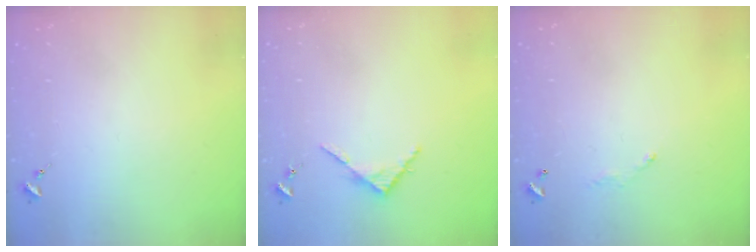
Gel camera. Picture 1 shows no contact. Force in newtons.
{"total": 3.8, "press": 3.8, "slide": 0.4}
{"total": 4.0, "press": 4.0, "slide": 0.2}